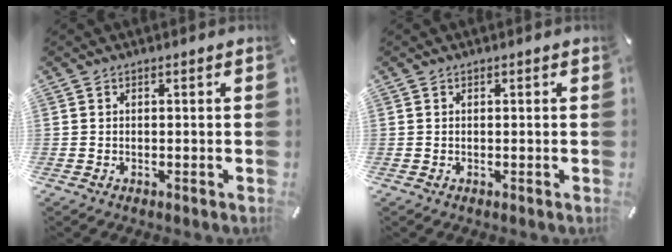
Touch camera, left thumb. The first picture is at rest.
{"total": 0.0}